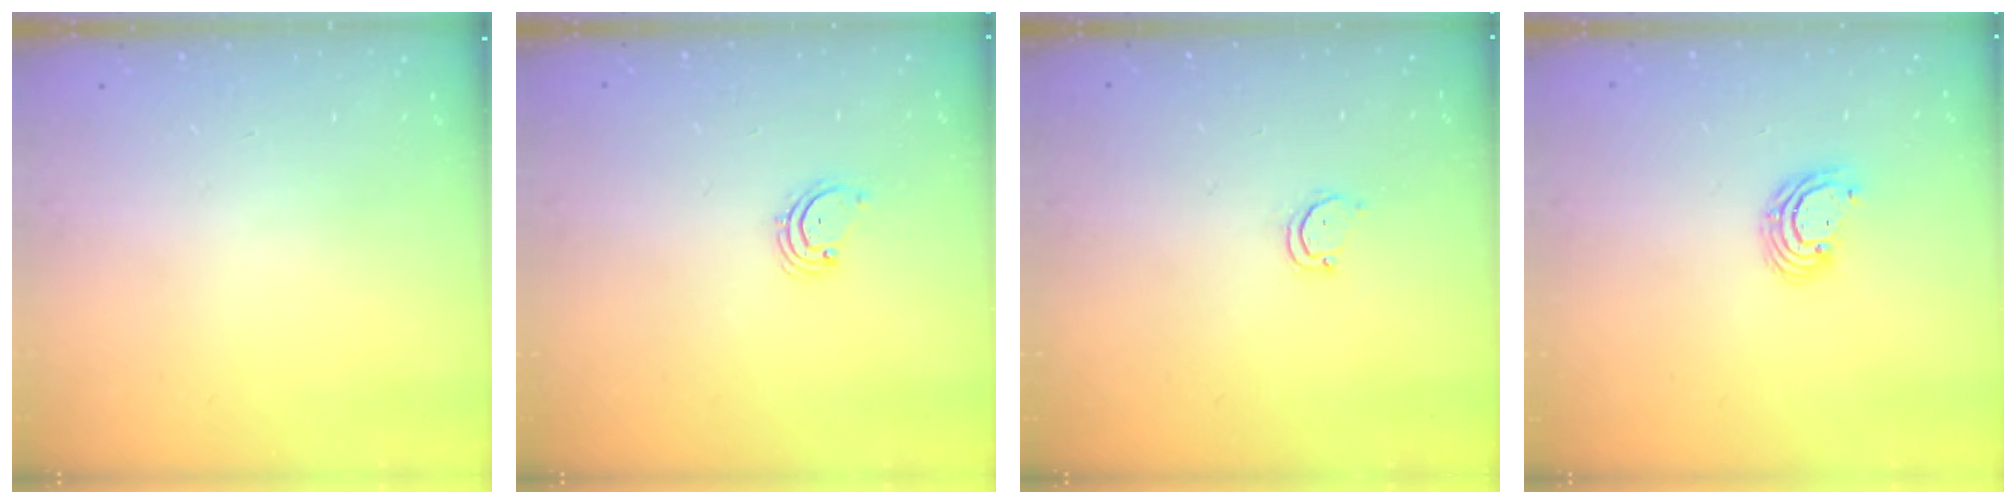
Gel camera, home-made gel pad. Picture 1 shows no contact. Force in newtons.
{"total": 2.1, "press": 2.1, "slide": 0.3}
{"total": 2.7, "press": 2.7, "slide": 0.3}
{"total": 5.3, "press": 5.3, "slide": 0.2}